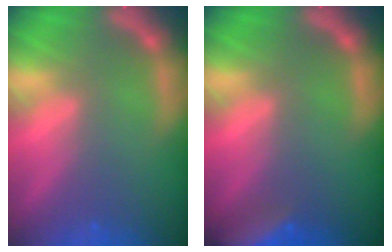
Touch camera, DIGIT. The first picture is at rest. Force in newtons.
{"total": 7.5}